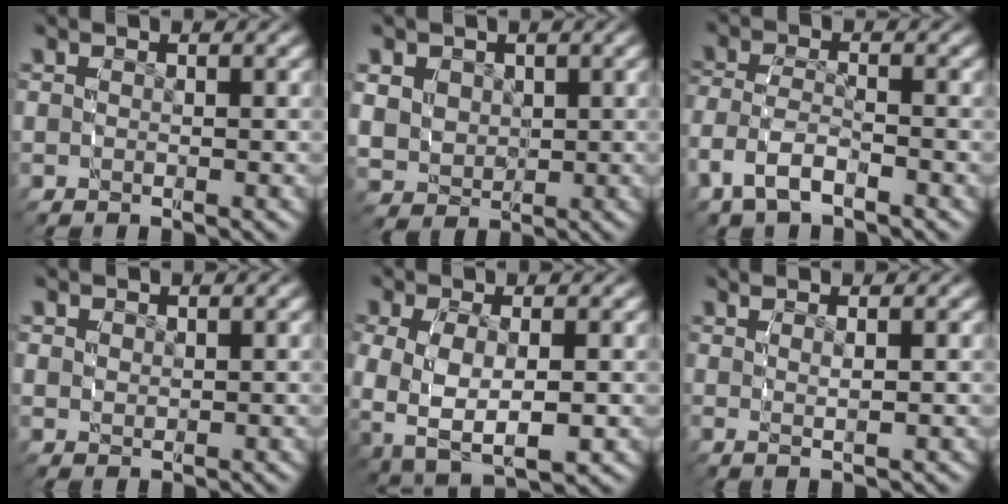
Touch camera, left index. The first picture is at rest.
{"total": 5.4, "force": [0.6, 4.7, 2.5], "torque": [-0.067, -0.029, 0.029]}
{"total": 3.7, "force": [-1.9, 2.1, 2.4], "torque": [-0.062, -0.020, -0.024]}
{"total": 0.8, "force": [0.7, 0.3, 0.3], "torque": [-0.005, -0.009, 0.025]}
{"total": 8.4, "force": [-1.9, 5.8, 5.8], "torque": [-0.140, -0.043, -0.007]}
{"total": 1.9, "force": [1.1, -0.4, 1.6], "torque": [-0.017, 0.001, 0.022]}